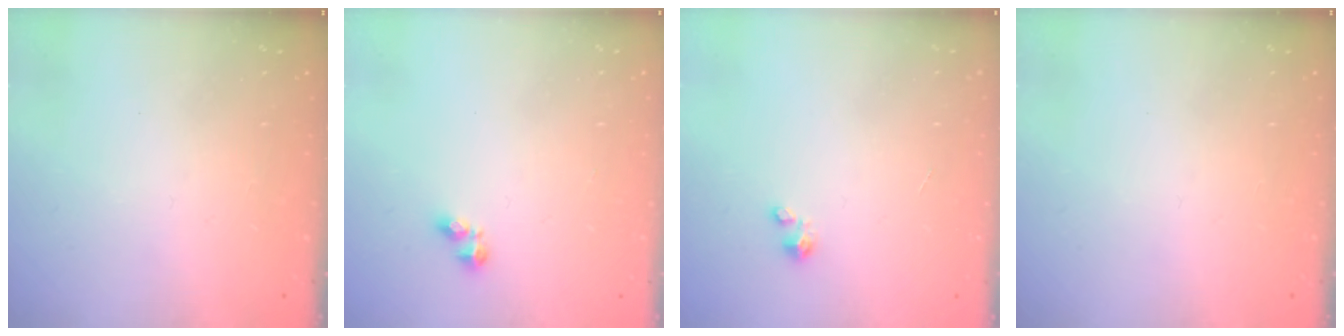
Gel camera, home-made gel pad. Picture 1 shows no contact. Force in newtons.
{"total": 3.5, "press": 3.4, "slide": 0.6}
{"total": 0.8, "press": 0.7, "slide": 0.3}
{"total": 0.0}